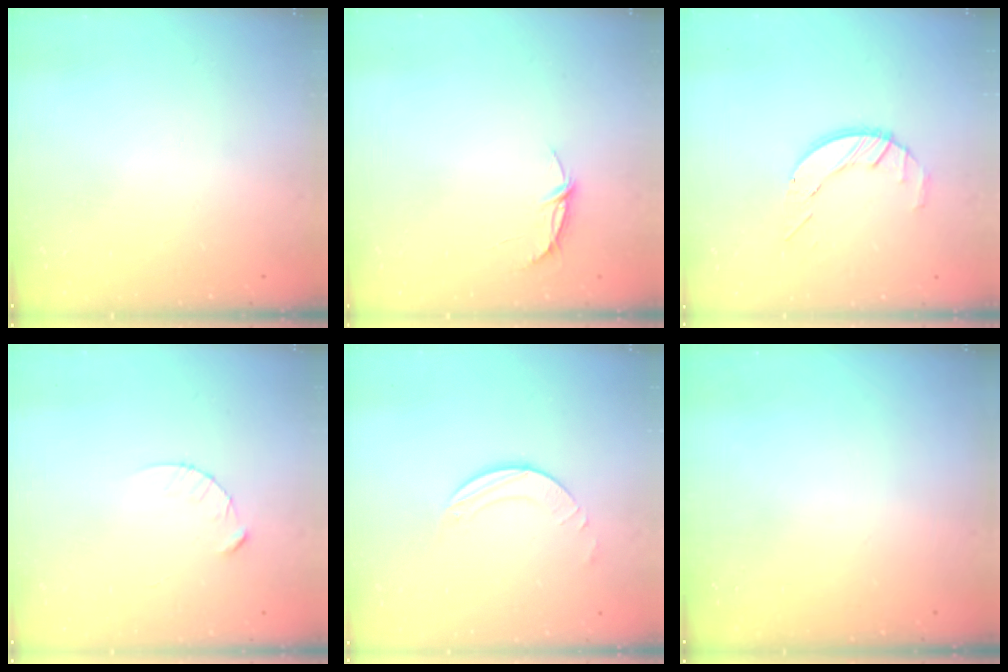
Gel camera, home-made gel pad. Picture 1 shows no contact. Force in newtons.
{"total": 5.6, "press": 5.6, "slide": 0.4}
{"total": 5.7, "press": 5.7, "slide": 0.6}
{"total": 3.1, "press": 3.1, "slide": 0.3}
{"total": 2.5, "press": 2.5, "slide": 0.2}
{"total": 0.0}